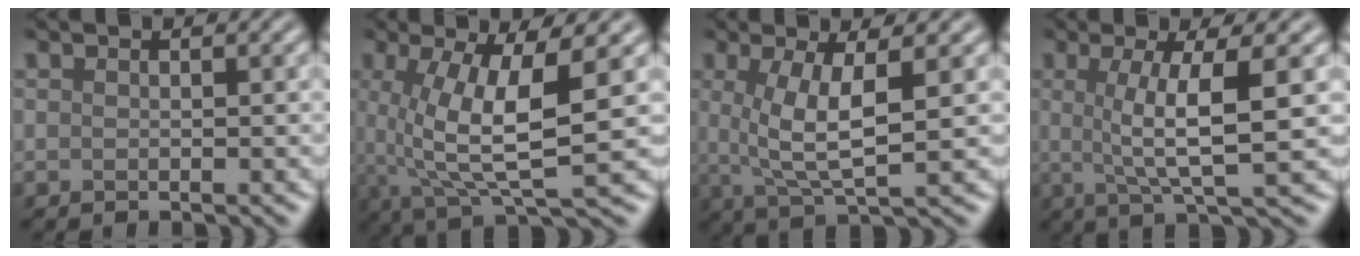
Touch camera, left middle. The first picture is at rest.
{"total": 7.2, "force": [-0.7, 1.7, 7.0], "torque": [-0.157, 0.002, 0.010]}
{"total": 4.9, "force": [-0.1, 0.8, 4.8], "torque": [-0.113, 0.001, 0.024]}
{"total": 5.6, "force": [0.2, 0.6, 5.6], "torque": [-0.098, 0.012, 0.020]}